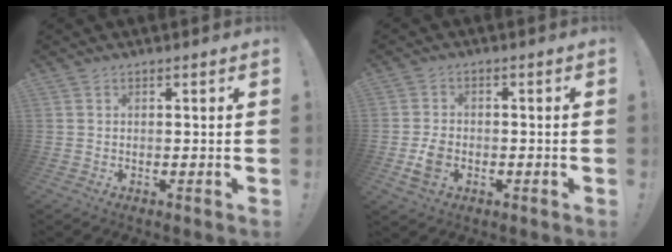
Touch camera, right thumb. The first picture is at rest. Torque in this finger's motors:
{"motor_torque": [0.57, 0.92, 0.40, -0.50, 0.27]}